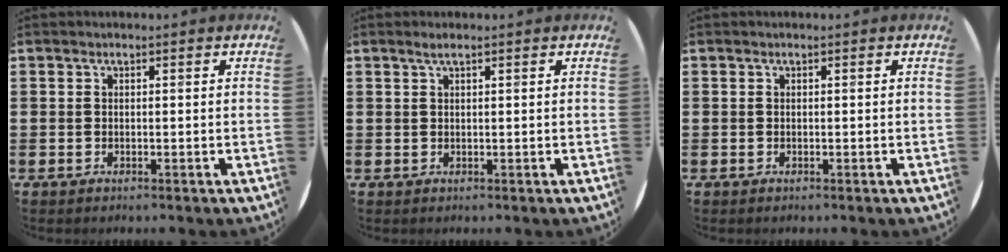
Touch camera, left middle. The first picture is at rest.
{"total": 1.0, "force": [0.6, 0.0, 0.8], "torque": [-0.014, 0.003, 0.010]}
{"total": 0.0}